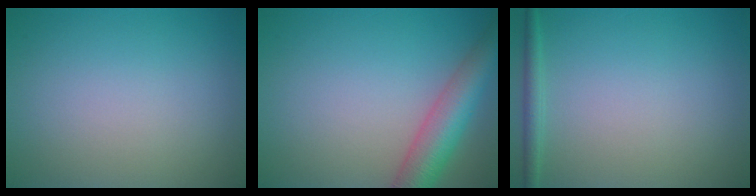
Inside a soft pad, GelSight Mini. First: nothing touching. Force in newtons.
{"total": 5.8, "press": 5.8, "slide": 0.2}
{"total": 1.4, "press": 1.4, "slide": 0.1}